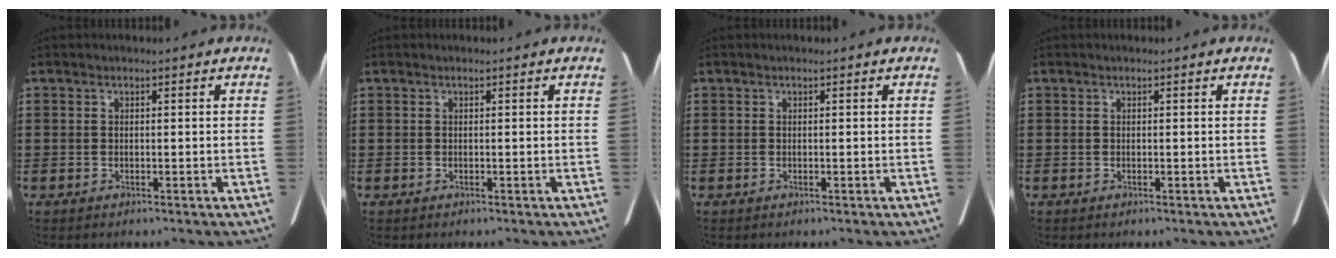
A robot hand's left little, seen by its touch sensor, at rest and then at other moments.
{"total": 0.0}
{"total": 0.0}
{"total": 0.0}